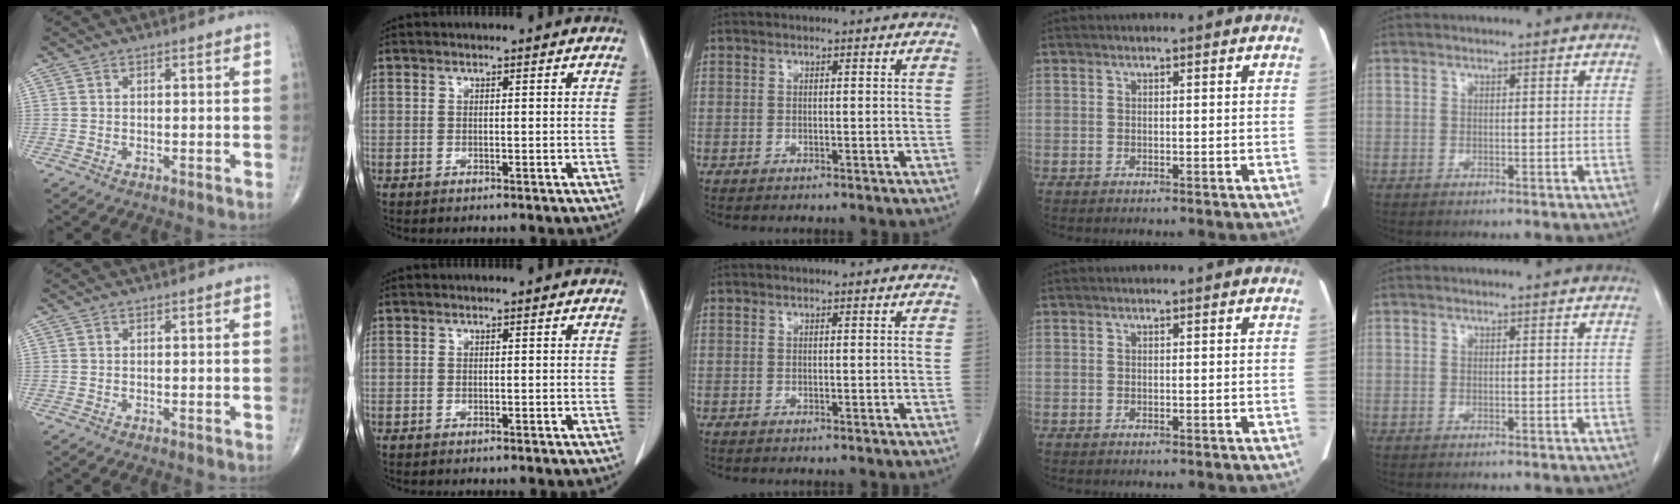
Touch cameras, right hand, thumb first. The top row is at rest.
{}